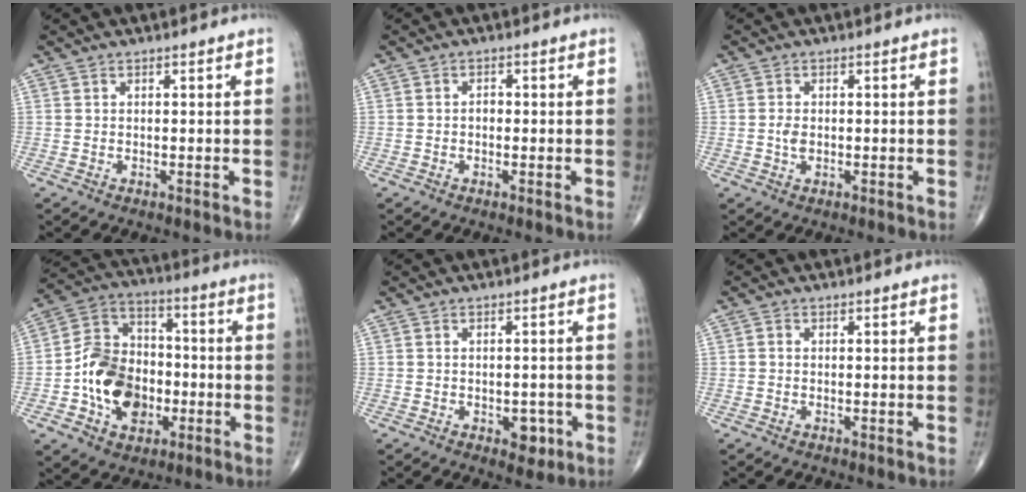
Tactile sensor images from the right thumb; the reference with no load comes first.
{"total": 1.3, "force": [-0.3, 0.9, 0.8], "torque": [-0.007, 0.003, -0.008]}
{"total": 3.3, "force": [-0.6, 2.3, 2.2], "torque": [-0.033, 0.005, -0.013]}
{"total": 16.2, "force": [-3.7, 12.0, 10.2], "torque": [-0.138, 0.035, -0.065]}
{"total": 3.7, "force": [-1.4, 2.3, 2.5], "torque": [-0.014, 0.003, -0.014]}
{"total": 0.5, "force": [-0.1, 0.4, 0.3], "torque": [-0.002, 0.001, -0.006]}